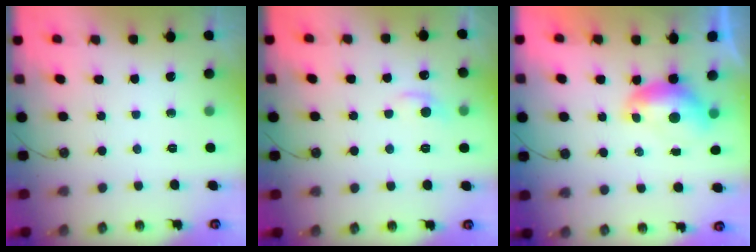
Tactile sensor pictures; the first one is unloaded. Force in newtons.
{"total": 0.8, "press": 0.1, "slide": 0.8}
{"total": 0.8, "press": 0.6, "slide": 0.4}